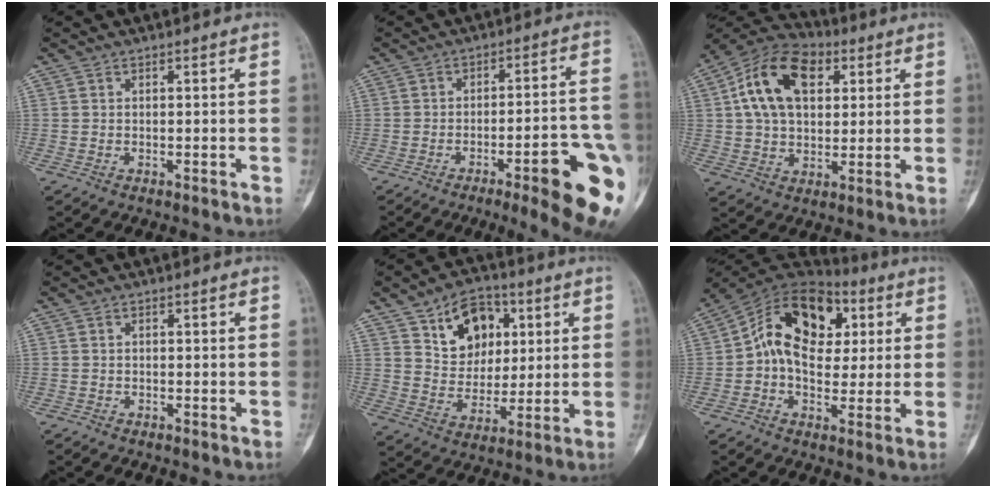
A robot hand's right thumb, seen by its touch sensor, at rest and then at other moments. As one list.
[{"total": 17.0, "force": [-7.4, 3.3, 14.9], "torque": [-0.146, 0.026, -0.092]}, {"total": 16.8, "force": [4.7, 10.9, 11.9], "torque": [-0.185, 0.012, 0.076]}, {"total": 0.8, "force": [-0.6, 0.5, -0.1], "torque": [0.005, 0.005, -0.017]}, {"total": 13.2, "force": [5.3, 9.6, 7.4], "torque": [-0.067, -0.017, 0.091]}, {"total": 17.4, "force": [2.9, 12.2, 12.2], "torque": [-0.166, 0.026, 0.040]}]